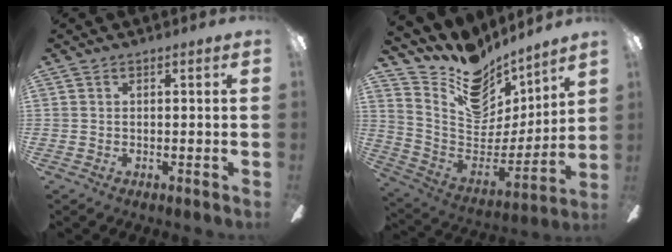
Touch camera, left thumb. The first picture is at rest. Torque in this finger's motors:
{"motor_torque": [0.38, 0.22, -0.51, -0.75, 0.06]}